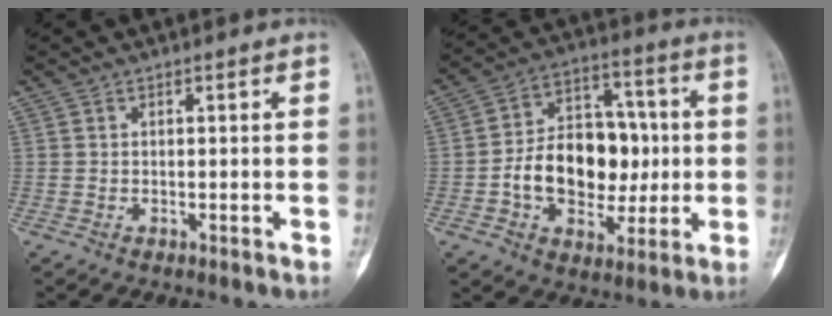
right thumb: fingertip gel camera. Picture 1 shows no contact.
{"total": 17.4, "force": [-1.5, 12.1, 12.4], "torque": [-0.155, 0.035, -0.017]}